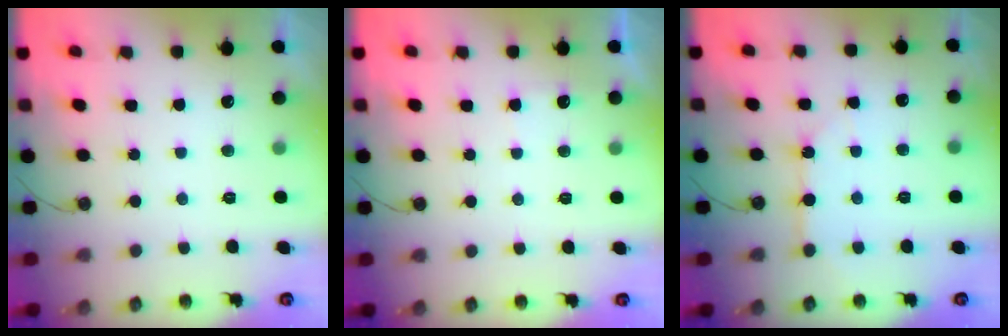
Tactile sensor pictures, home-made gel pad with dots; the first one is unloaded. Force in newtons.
{"total": 2.2, "press": 2.2, "slide": 0.3}
{"total": 5.9, "press": 5.9, "slide": 0.5}